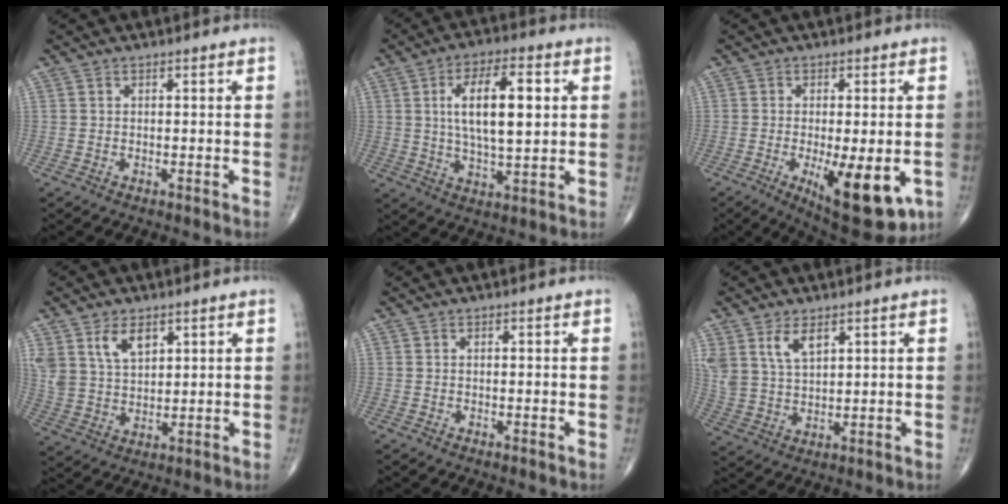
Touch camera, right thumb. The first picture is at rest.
{"total": 13.4, "force": [2.7, 5.3, 12.0], "torque": [-0.194, -0.003, 0.045]}
{"total": 14.1, "force": [-4.2, 4.8, 12.6], "torque": [-0.162, -0.019, -0.048]}
{"total": 7.9, "force": [4.3, 4.5, 4.8], "torque": [-0.079, -0.018, 0.092]}
{"total": 0.0}
{"total": 7.0, "force": [4.0, 3.5, 4.5], "torque": [-0.084, -0.015, 0.088]}